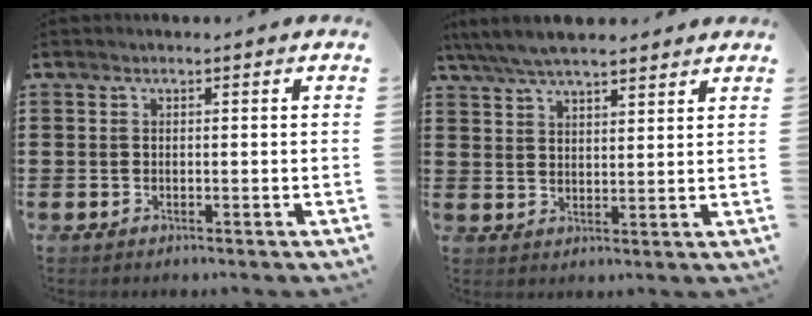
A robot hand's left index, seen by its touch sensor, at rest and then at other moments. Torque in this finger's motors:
{"motor_torque": [0.64, -1.49, 1.05, 0.21]}